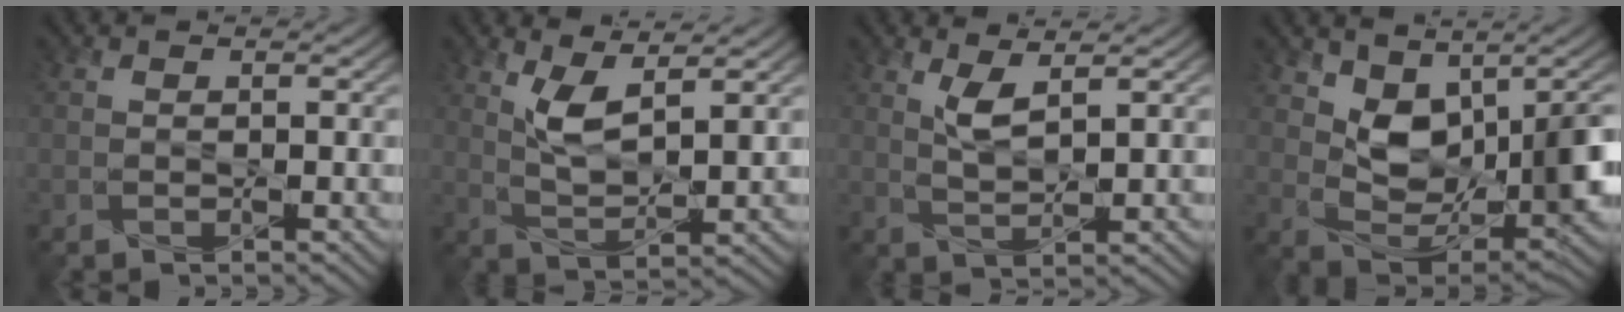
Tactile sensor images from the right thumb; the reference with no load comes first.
{"total": 5.6, "force": [2.9, 1.8, 4.5], "torque": [-0.099, -0.006, 0.061]}
{"total": 3.4, "force": [1.8, 0.8, 2.7], "torque": [-0.064, -0.003, 0.040]}
{"total": 9.9, "force": [3.1, 5.6, 7.5], "torque": [-0.130, -0.017, 0.062]}